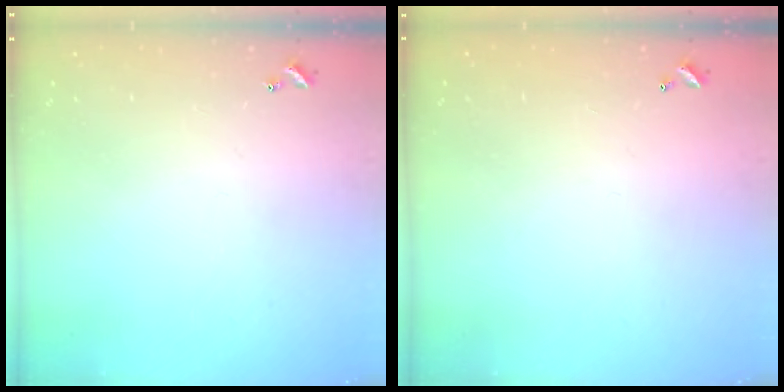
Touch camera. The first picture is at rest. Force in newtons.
{"total": 2.9, "press": 2.9, "slide": 0.1}